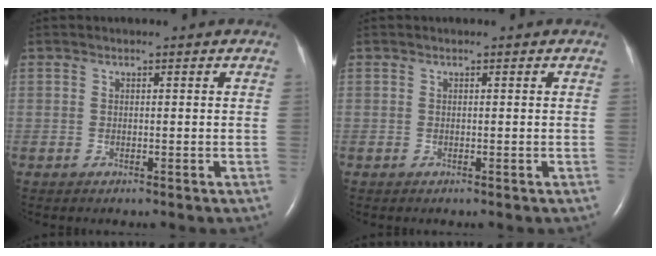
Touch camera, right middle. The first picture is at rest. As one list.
[{"total": 0.0}]